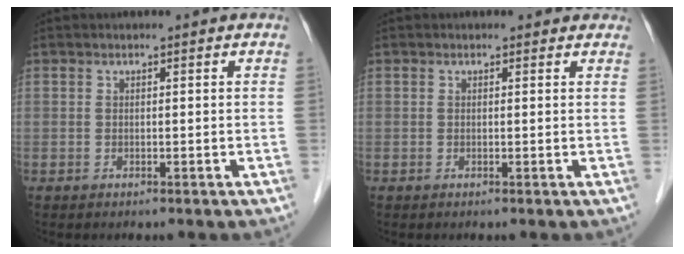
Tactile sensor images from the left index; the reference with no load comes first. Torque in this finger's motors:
{"motor_torque": [1.01, -1.13, 0.05, -0.01]}